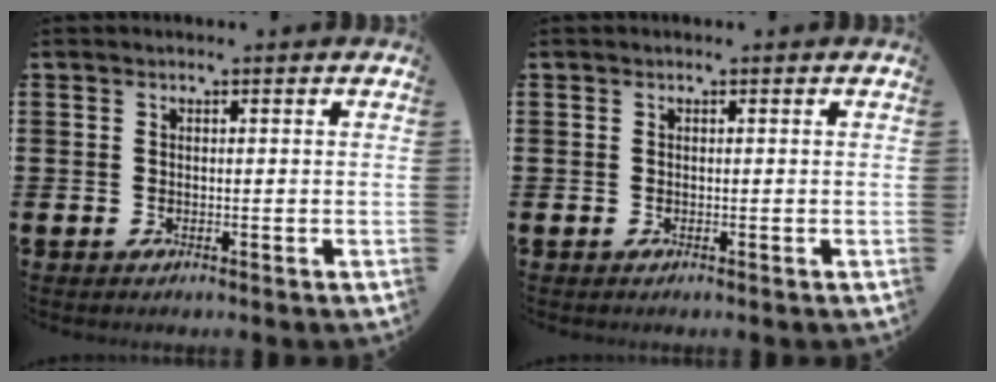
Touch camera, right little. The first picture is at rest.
{"total": 0.0}